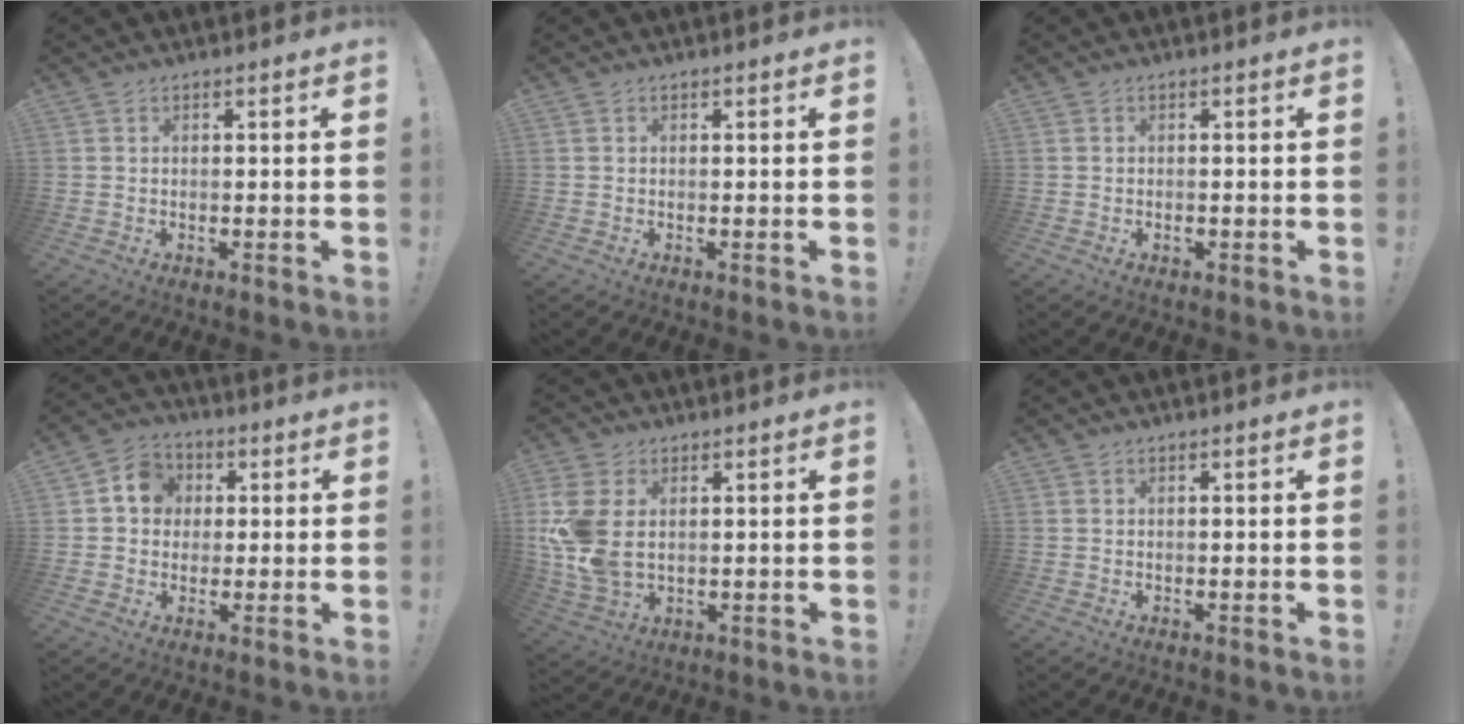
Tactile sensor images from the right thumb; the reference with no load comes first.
{"total": 0.0}
{"total": 0.7, "force": [-0.5, 0.3, 0.2], "torque": [0.000, -0.001, -0.010]}
{"total": 8.5, "force": [1.6, 7.6, 3.3], "torque": [-0.044, 0.008, 0.034]}
{"total": 12.6, "force": [2.1, 8.4, 9.2], "torque": [-0.195, -0.012, 0.041]}
{"total": 0.0}